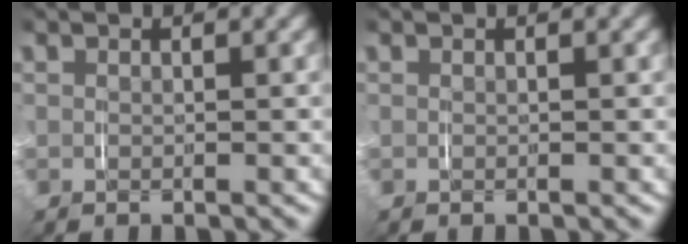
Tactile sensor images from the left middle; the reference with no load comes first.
{"total": 0.0}